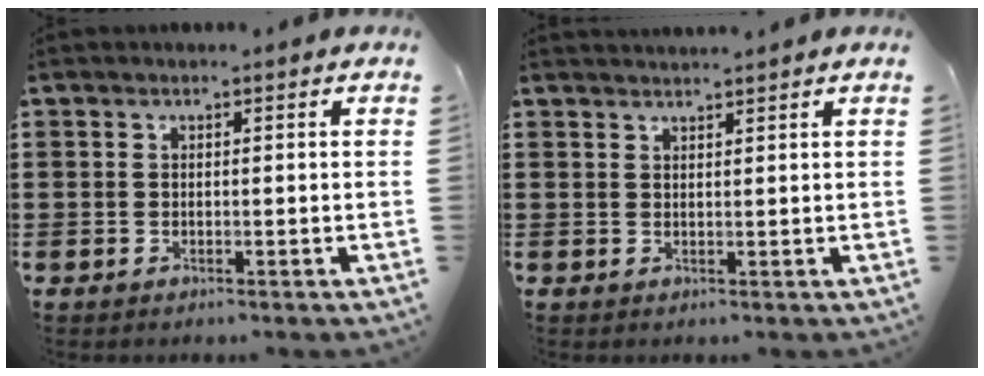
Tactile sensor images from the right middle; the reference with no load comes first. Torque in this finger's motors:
{"motor_torque": [1.30, -0.84, -0.01, 0.00]}